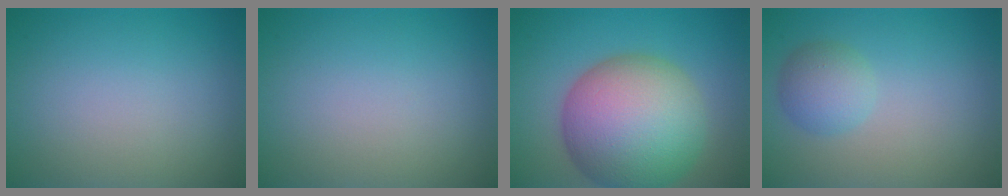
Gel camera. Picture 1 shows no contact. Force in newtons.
{"total": 0.0}
{"total": 13.3, "press": 13.3, "slide": 0.4}
{"total": 2.6, "press": 2.6, "slide": 0.1}